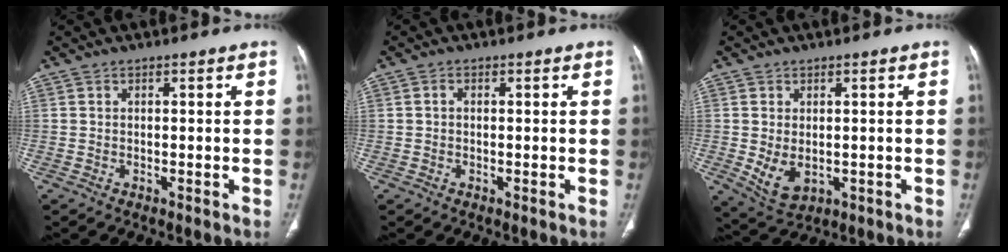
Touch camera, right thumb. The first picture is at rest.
{"total": 0.8, "force": [0.0, 0.7, 0.5], "torque": [-0.007, 0.002, -0.001]}
{"total": 5.8, "force": [-0.6, 3.8, 4.3], "torque": [-0.076, -0.011, 0.007]}